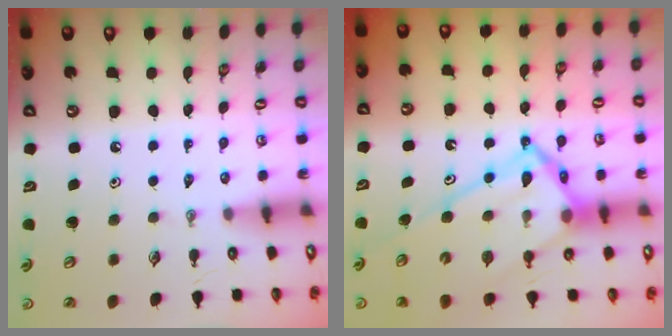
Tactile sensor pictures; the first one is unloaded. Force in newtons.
{"total": 20.0, "press": 19.9, "slide": 1.7}